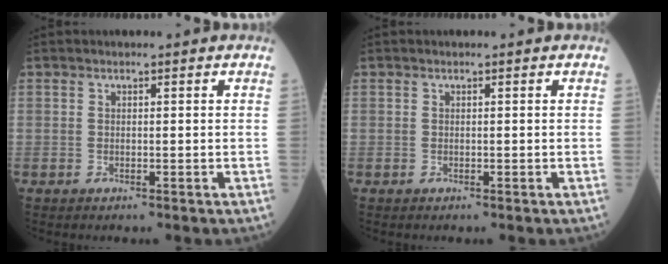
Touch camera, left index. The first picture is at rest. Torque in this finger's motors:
{"motor_torque": [0.00, 0.00, 0.00, 0.00]}